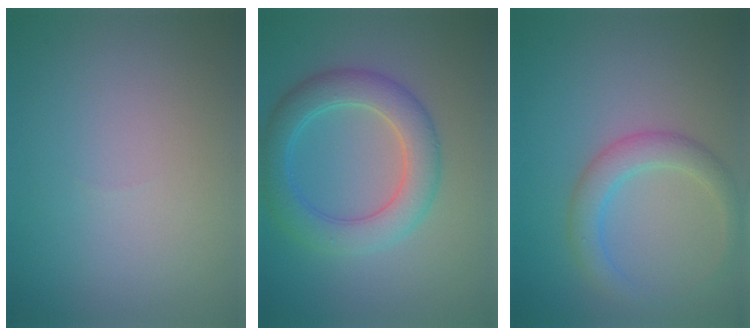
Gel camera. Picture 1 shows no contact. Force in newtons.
{"total": 5.0, "press": 5.0, "slide": 0.1}
{"total": 3.0, "press": 3.0, "slide": 0.1}